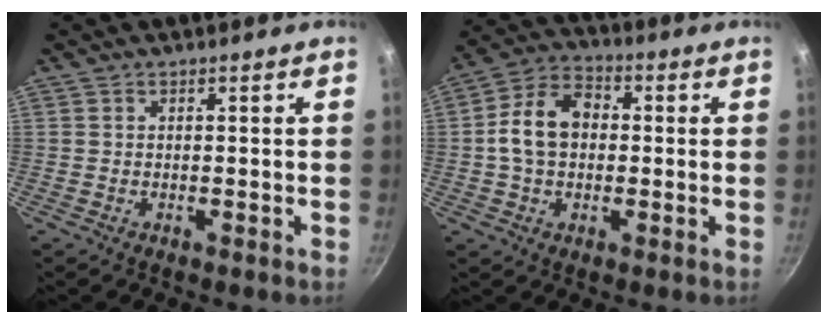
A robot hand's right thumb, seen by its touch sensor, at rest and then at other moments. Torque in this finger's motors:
{"motor_torque": [1.61, 1.79, 0.94, -0.62, 0.20]}